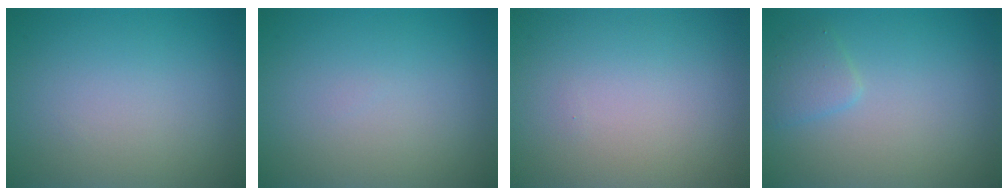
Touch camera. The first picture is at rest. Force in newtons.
{"total": 0.0}
{"total": 0.0}
{"total": 1.6, "press": 1.6, "slide": 0.1}